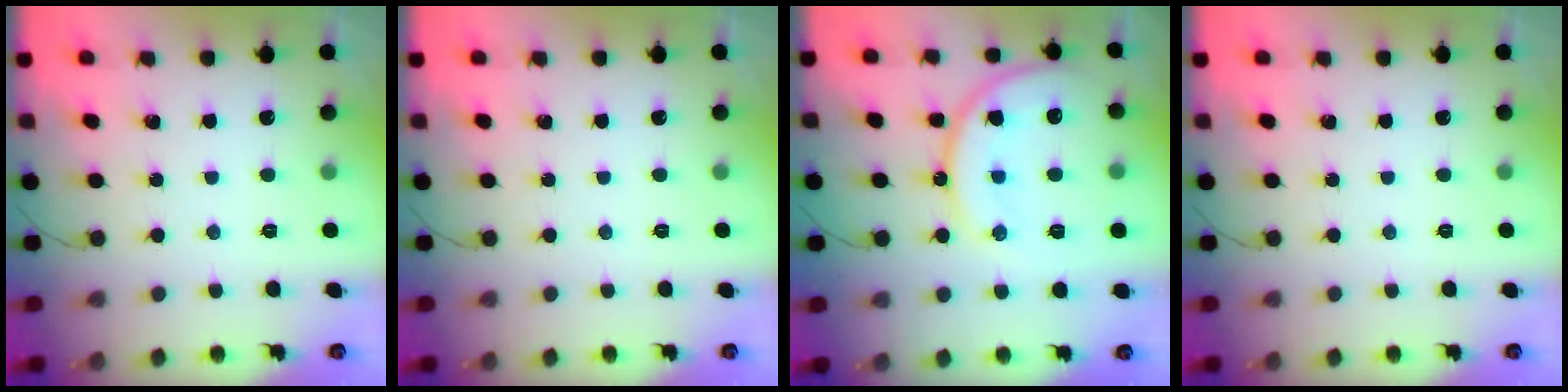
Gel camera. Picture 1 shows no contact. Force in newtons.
{"total": 0.0}
{"total": 16.9, "press": 16.8, "slide": 1.7}
{"total": 0.0}